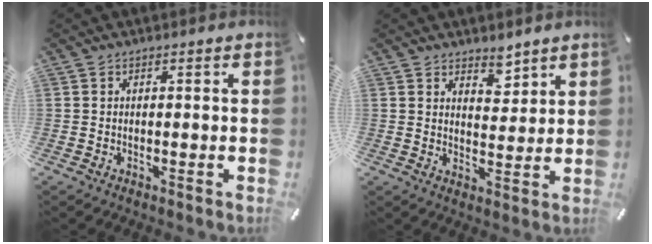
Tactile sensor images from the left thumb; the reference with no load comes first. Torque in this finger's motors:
{"motor_torque": [0.36, -0.41, -0.04, 0.09, -0.08]}